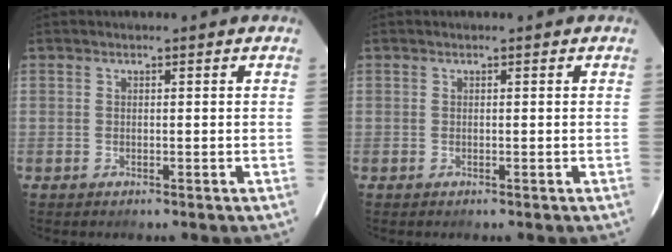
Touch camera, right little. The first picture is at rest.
{"total": 0.0}